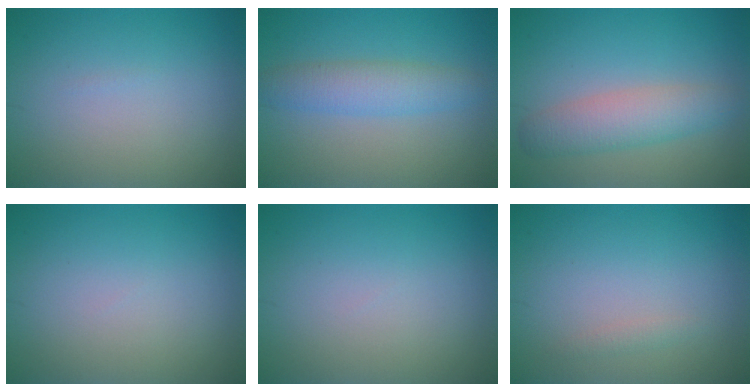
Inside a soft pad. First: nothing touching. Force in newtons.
{"total": 3.4, "press": 3.4, "slide": 0.1}
{"total": 4.0, "press": 4.0, "slide": 0.1}
{"total": 0.0}
{"total": 0.0}
{"total": 0.7, "press": 0.7, "slide": 0.0}